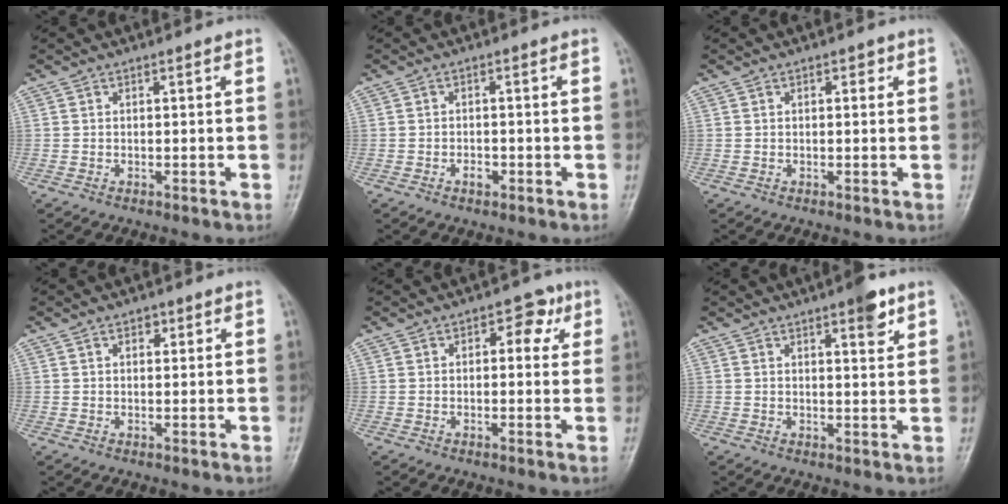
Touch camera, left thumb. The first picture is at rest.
{"total": 1.8, "force": [-0.8, 1.1, 1.1], "torque": [-0.013, 0.006, -0.014]}
{"total": 1.3, "force": [0.6, 0.7, 0.9], "torque": [-0.005, 0.001, 0.006]}
{"total": 1.9, "force": [0.9, 1.3, 1.1], "torque": [-0.007, -0.001, 0.012]}
{"total": 4.8, "force": [1.5, 3.0, 3.4], "torque": [-0.012, 0.003, 0.010]}
{"total": 4.6, "force": [2.8, 1.3, 3.3], "torque": [-0.036, -0.015, 0.037]}